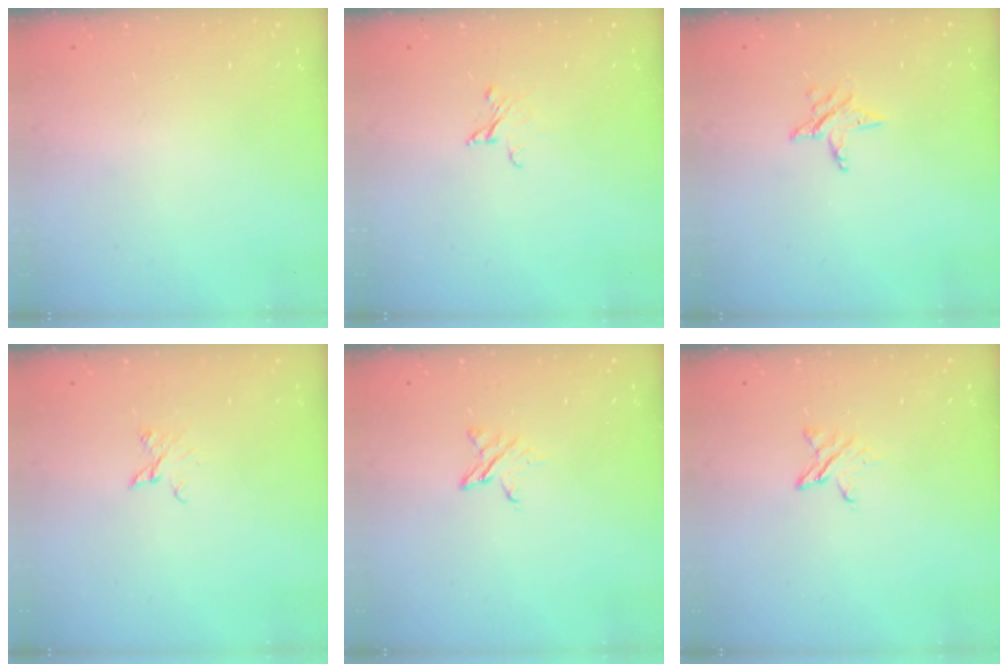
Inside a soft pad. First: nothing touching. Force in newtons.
{"total": 2.5, "press": 2.5, "slide": 0.2}
{"total": 3.6, "press": 3.6, "slide": 0.2}
{"total": 2.5, "press": 2.5, "slide": 0.3}
{"total": 3.9, "press": 3.9, "slide": 0.3}
{"total": 3.9, "press": 3.9, "slide": 0.3}